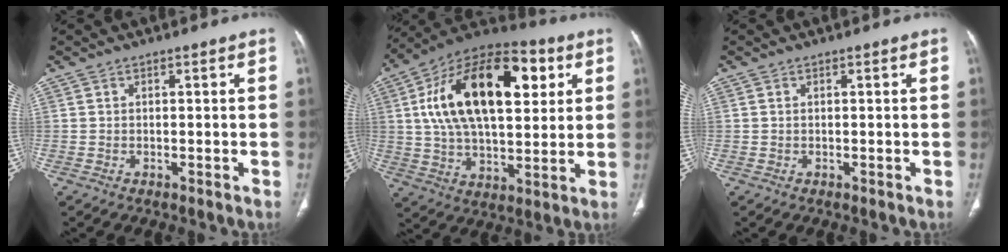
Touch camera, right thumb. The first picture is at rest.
{"total": 26.6, "force": [7.3, 13.8, 21.5], "torque": [-0.352, 0.009, 0.116]}
{"total": 0.0}